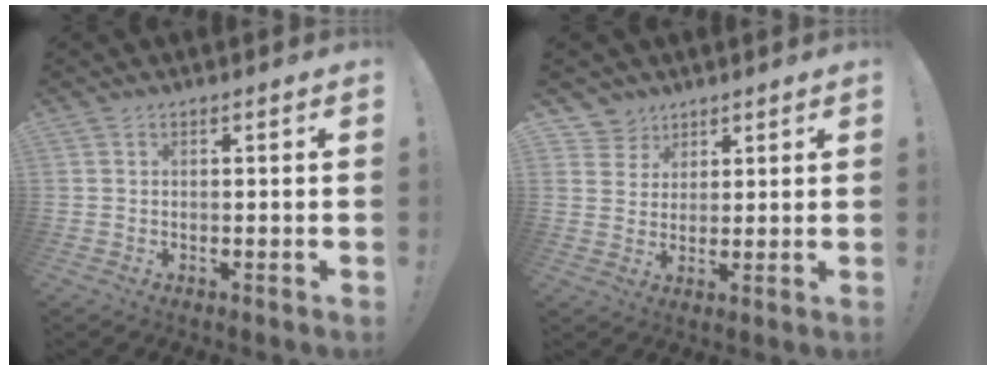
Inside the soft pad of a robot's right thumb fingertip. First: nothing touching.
{"total": 4.7, "force": [3.0, 3.7, 0.3], "torque": [-0.005, -0.021, 0.057]}